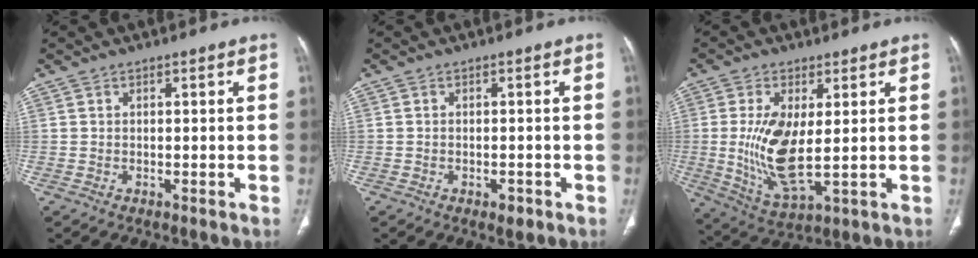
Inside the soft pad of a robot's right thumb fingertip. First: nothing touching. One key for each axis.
{"total": 1.9, "fx": -1.0, "fy": 1.0, "fz": 1.3, "tx": -0.013, "ty": 0.003, "tz": -0.010}
{"total": 11.9, "fx": 0.6, "fy": 4.7, "fz": 10.9, "tx": -0.221, "ty": -0.023, "tz": 0.024}